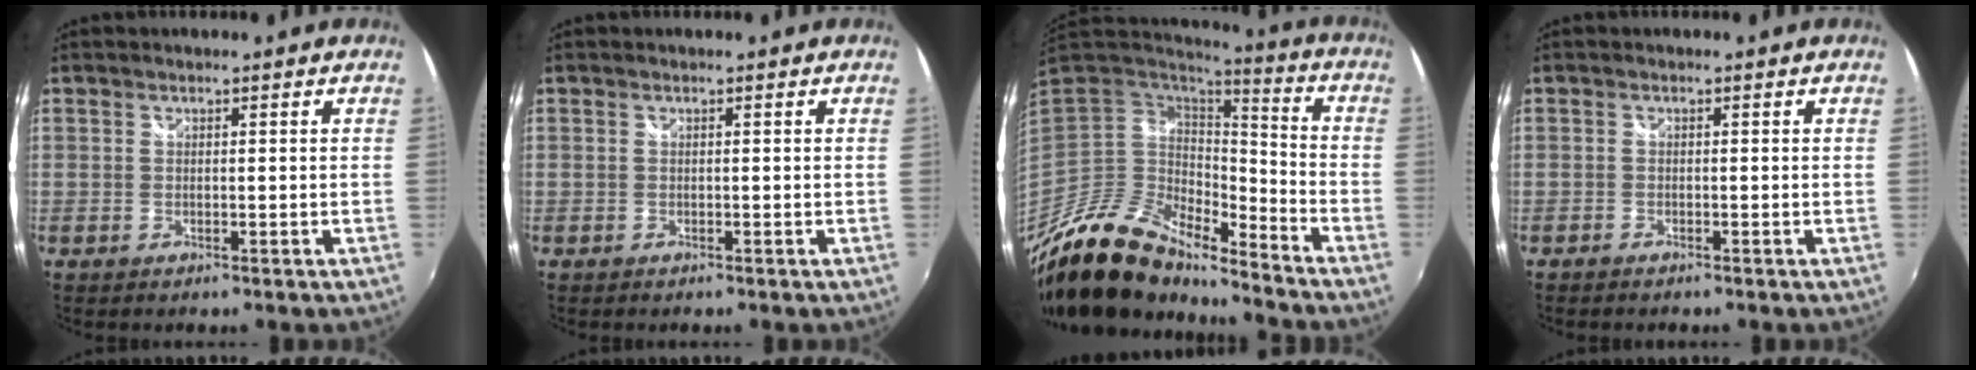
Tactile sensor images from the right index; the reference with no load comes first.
{"total": 0.0}
{"total": 21.1, "force": [-16.7, 6.4, 11.1], "torque": [-0.217, -0.036, -0.308]}
{"total": 1.1, "force": [-1.0, 0.3, 0.3], "torque": [-0.010, -0.006, -0.020]}